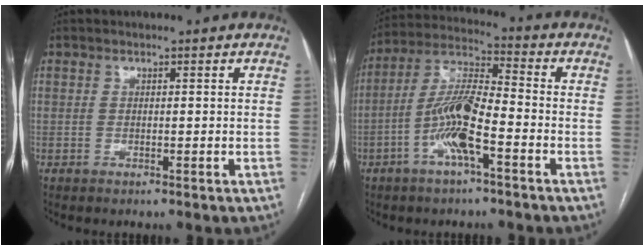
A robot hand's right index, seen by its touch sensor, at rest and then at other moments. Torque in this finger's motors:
{"motor_torque": [1.58, -0.56, 0.85, 0.21]}